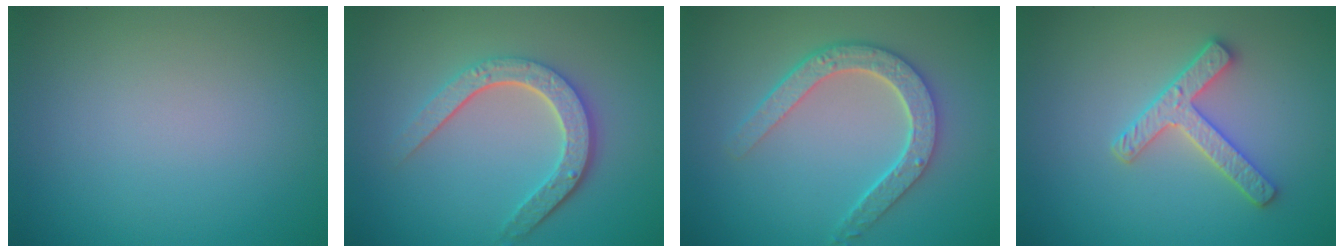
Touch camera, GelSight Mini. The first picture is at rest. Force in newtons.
{"total": 4.7, "press": 3.5, "slide": 3.1}
{"total": 4.7, "press": 3.7, "slide": 2.9}
{"total": 3.1, "press": 2.9, "slide": 1.1}